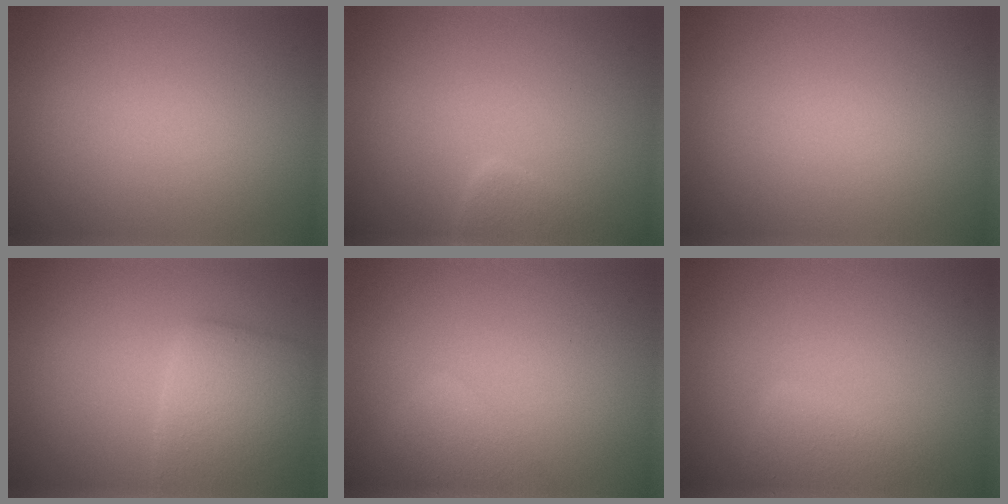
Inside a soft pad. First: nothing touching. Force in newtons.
{"total": 2.2, "press": 2.2, "slide": 0.2}
{"total": 0.0}
{"total": 4.2, "press": 4.2, "slide": 0.1}
{"total": 2.5, "press": 2.5, "slide": 0.2}
{"total": 2.7, "press": 2.7, "slide": 0.1}